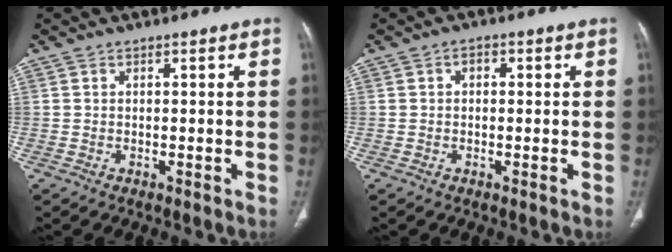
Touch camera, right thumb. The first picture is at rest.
{"total": 1.6, "force": [0.3, 1.2, 1.0], "torque": [-0.007, 0.008, 0.001]}